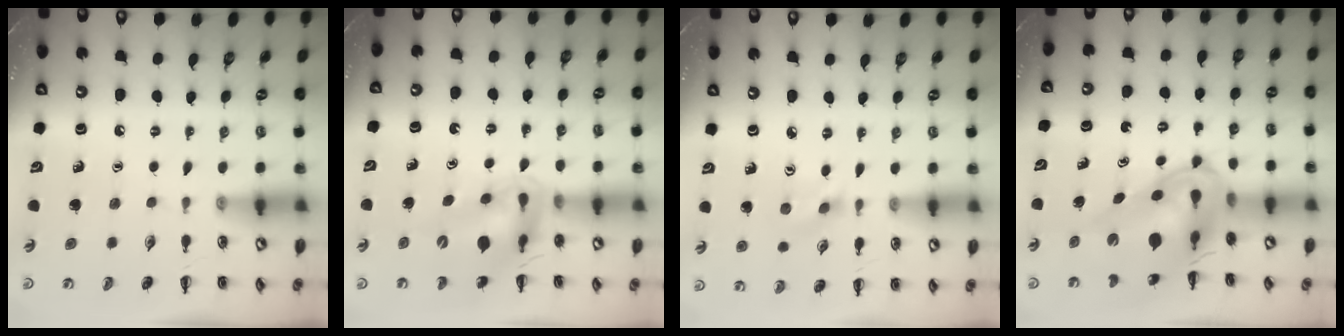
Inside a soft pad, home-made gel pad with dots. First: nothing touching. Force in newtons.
{"total": 13.1, "press": 12.5, "slide": 3.8}
{"total": 1.4, "press": 1.3, "slide": 0.5}
{"total": 12.2, "press": 11.7, "slide": 3.5}